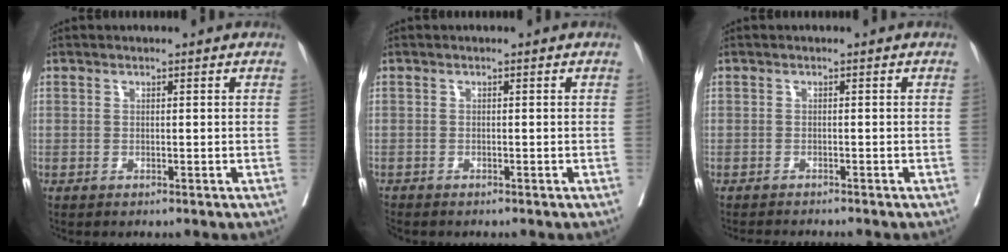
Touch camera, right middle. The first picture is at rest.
{"total": 1.7, "force": [-1.6, 0.5, 0.3], "torque": [-0.011, -0.006, -0.029]}
{"total": 3.7, "force": [-3.6, -0.1, 1.1], "torque": [-0.006, -0.010, -0.053]}